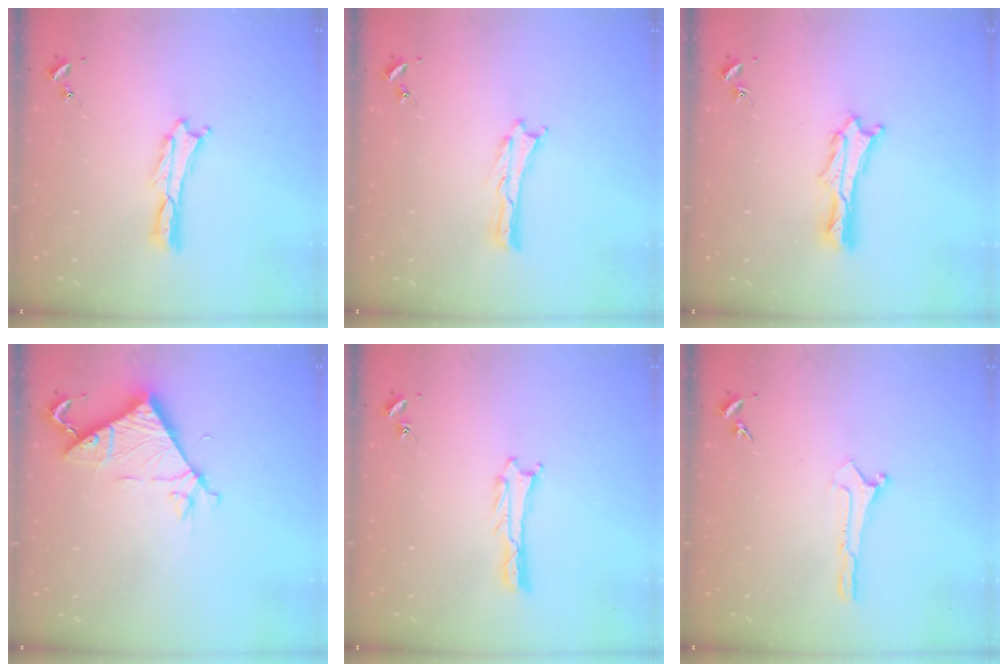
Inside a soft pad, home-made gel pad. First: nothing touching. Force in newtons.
{"total": 0.0}
{"total": 2.0, "press": 2.0, "slide": 0.2}
{"total": 7.2, "press": 7.1, "slide": 0.4}
{"total": 0.8, "press": 0.7, "slide": 0.1}
{"total": 0.0}